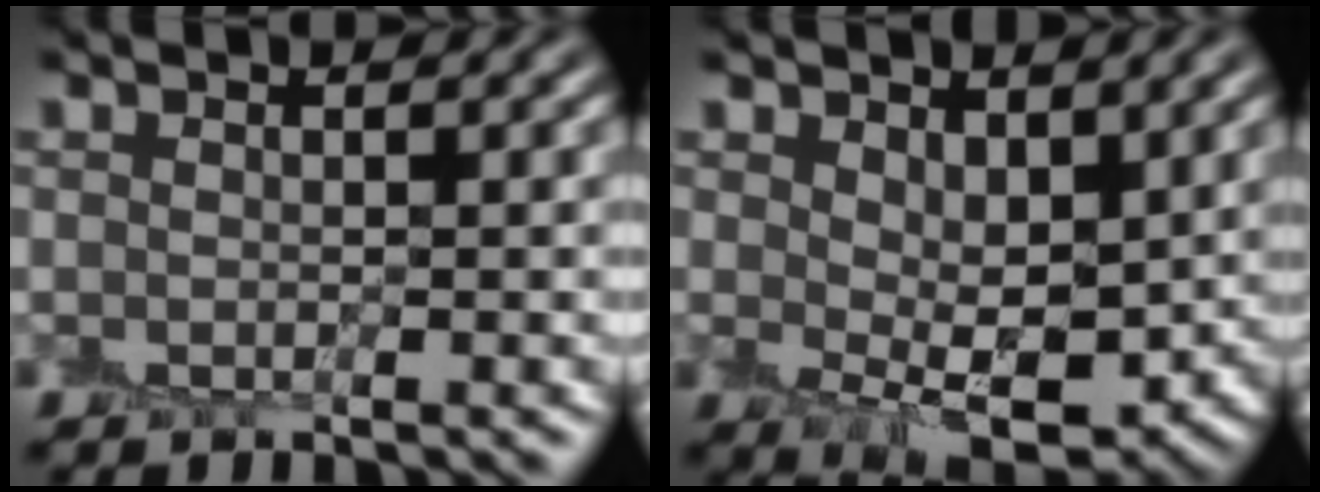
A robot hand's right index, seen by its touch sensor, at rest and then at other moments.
{"total": 5.1, "force": [0.9, 3.0, 4.1], "torque": [-0.077, -0.016, 0.023]}